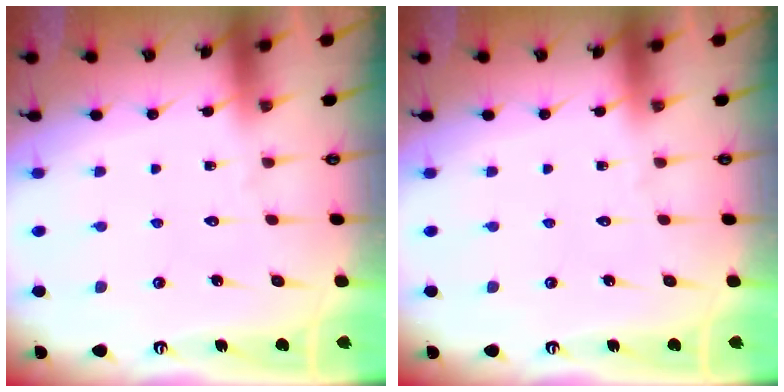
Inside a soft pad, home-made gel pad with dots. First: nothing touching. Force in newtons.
{"total": 0.0}